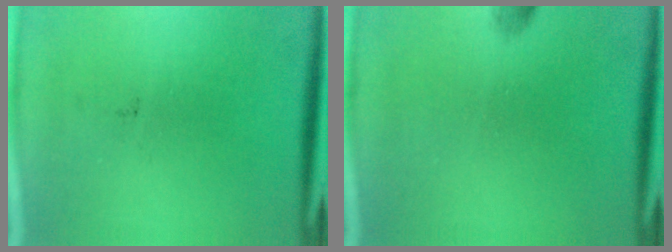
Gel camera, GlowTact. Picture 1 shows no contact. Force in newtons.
{"total": 1.0}